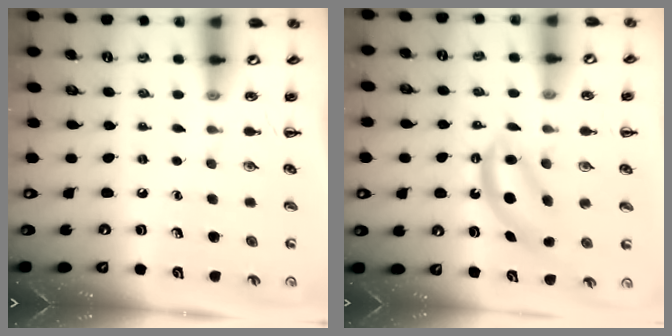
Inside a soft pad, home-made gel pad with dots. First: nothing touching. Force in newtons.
{"total": 7.0, "press": 7.0, "slide": 0.8}